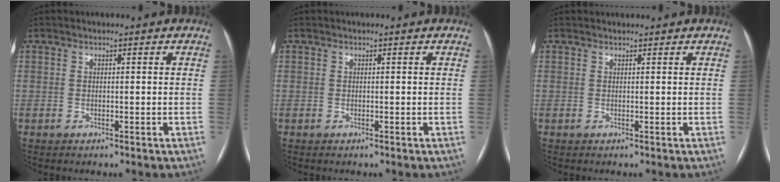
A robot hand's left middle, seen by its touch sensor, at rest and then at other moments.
{"total": 0.0}
{"total": 1.4, "force": [1.3, 0.2, 0.3], "torque": [-0.008, 0.018, 0.022]}